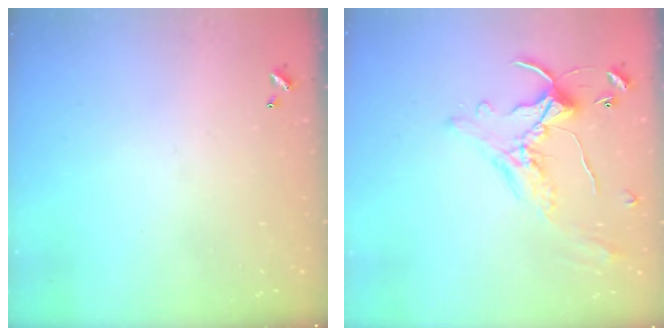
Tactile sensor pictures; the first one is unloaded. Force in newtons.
{"total": 1.0, "press": 0.2, "slide": 1.0}